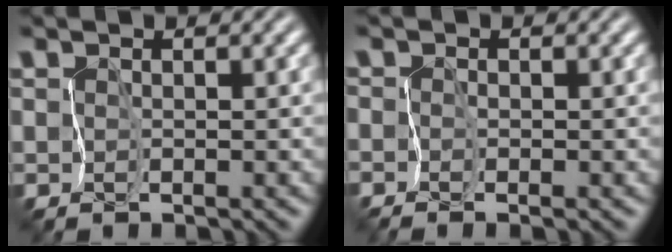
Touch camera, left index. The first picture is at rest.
{"total": 0.6, "force": [-0.6, -0.1, -0.1], "torque": [-0.003, -0.003, -0.015]}